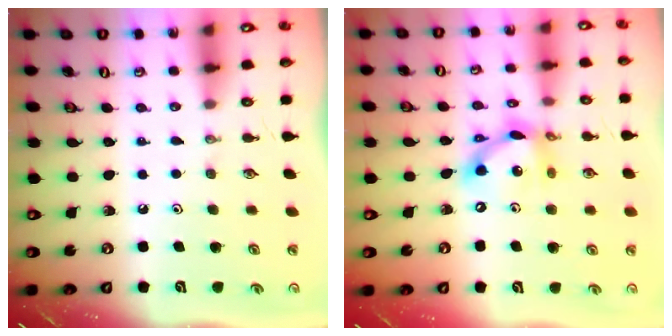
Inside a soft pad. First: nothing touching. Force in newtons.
{"total": 13.6, "press": 13.5, "slide": 0.9}